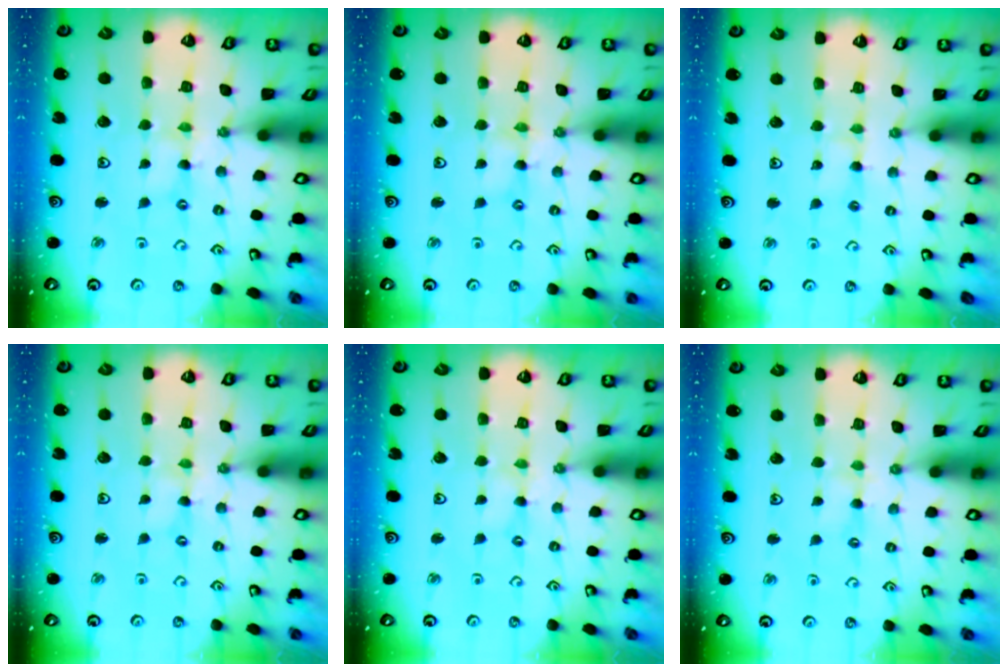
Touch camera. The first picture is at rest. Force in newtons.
{"total": 1.4, "press": 1.4, "slide": 0.2}
{"total": 1.8, "press": 1.8, "slide": 0.2}
{"total": 0.0}
{"total": 0.0}
{"total": 1.9, "press": 1.8, "slide": 0.4}